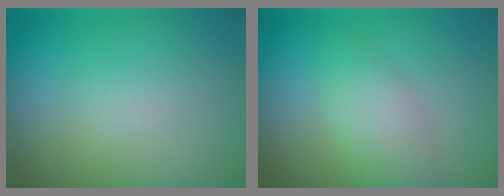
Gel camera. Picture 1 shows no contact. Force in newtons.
{"total": 2.7, "press": 2.7, "slide": 0.1}